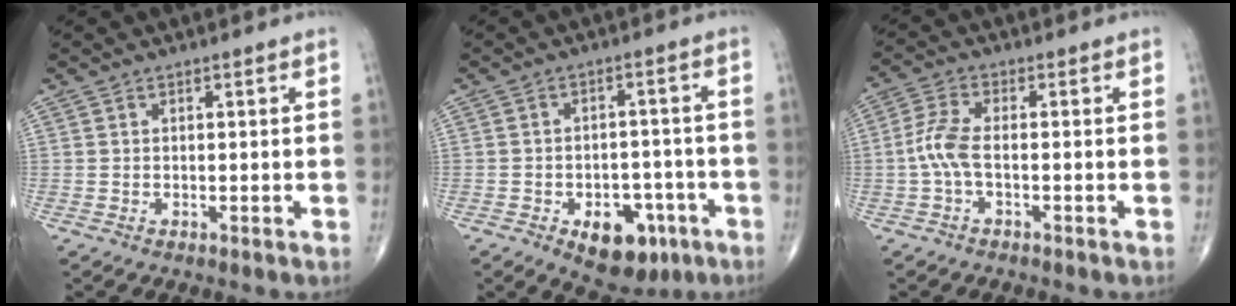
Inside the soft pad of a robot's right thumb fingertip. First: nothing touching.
{"total": 10.9, "force": [-5.2, 6.6, 6.9], "torque": [-0.059, 0.032, -0.064]}
{"total": 5.1, "force": [-1.1, 1.8, 4.6], "torque": [-0.113, 0.013, -0.030]}